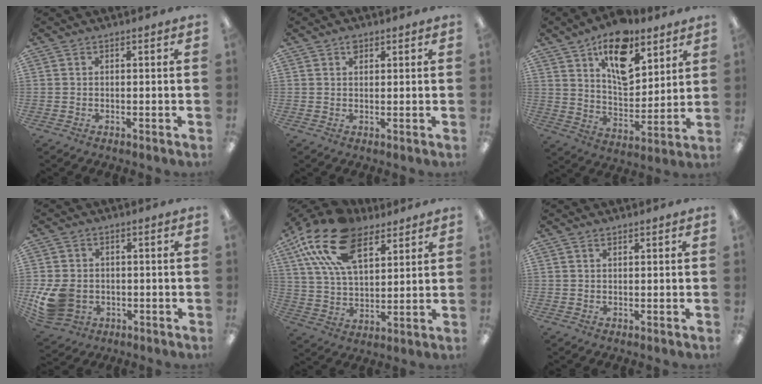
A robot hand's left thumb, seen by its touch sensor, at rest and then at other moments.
{"total": 1.7, "force": [1.1, 1.0, 0.8], "torque": [-0.010, -0.003, 0.019]}
{"total": 16.2, "force": [10.2, 8.1, 9.6], "torque": [-0.139, -0.047, 0.174]}
{"total": 10.3, "force": [-2.3, 8.2, 5.8], "torque": [-0.117, 0.007, -0.036]}
{"total": 19.0, "force": [10.8, 10.0, 12.0], "torque": [-0.248, -0.030, 0.195]}
{"total": 0.6, "force": [0.4, 0.2, 0.4], "torque": [-0.008, 0.001, 0.008]}